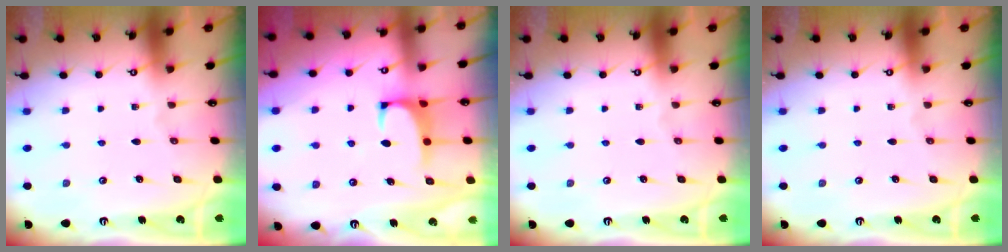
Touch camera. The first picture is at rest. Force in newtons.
{"total": 1.3, "press": 1.0, "slide": 0.7}
{"total": 0.0}
{"total": 0.0}